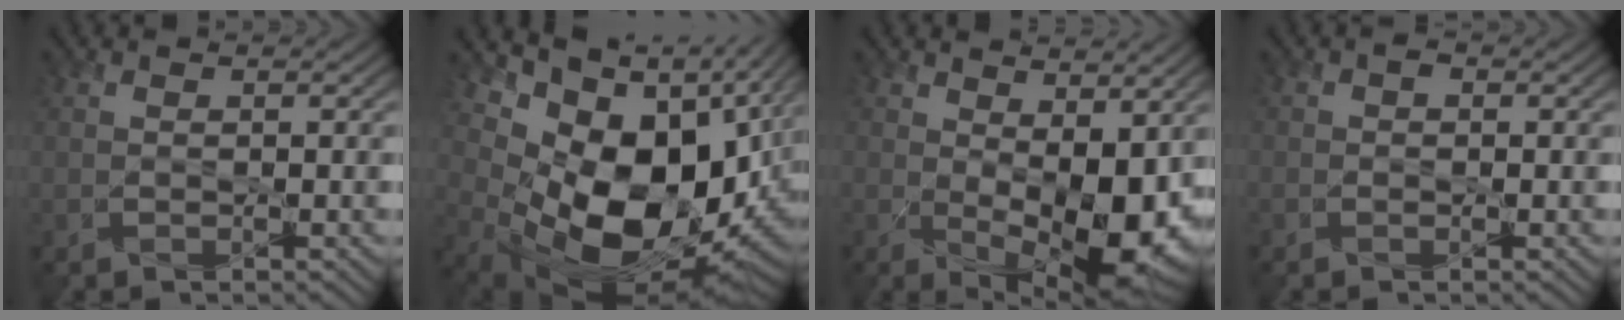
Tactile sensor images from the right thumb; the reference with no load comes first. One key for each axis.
{"total": 17.9, "fx": 1.8, "fy": 11.7, "fz": 13.4, "tx": -0.237, "ty": -0.051, "tz": 0.078}
{"total": 10.2, "fx": 0.3, "fy": 5.5, "fz": 8.6, "tx": -0.140, "ty": -0.021, "tz": 0.012}
{"total": 0.9, "fx": -0.1, "fy": 0.7, "fz": 0.6, "tx": -0.002, "ty": 0.003, "tz": -0.009}